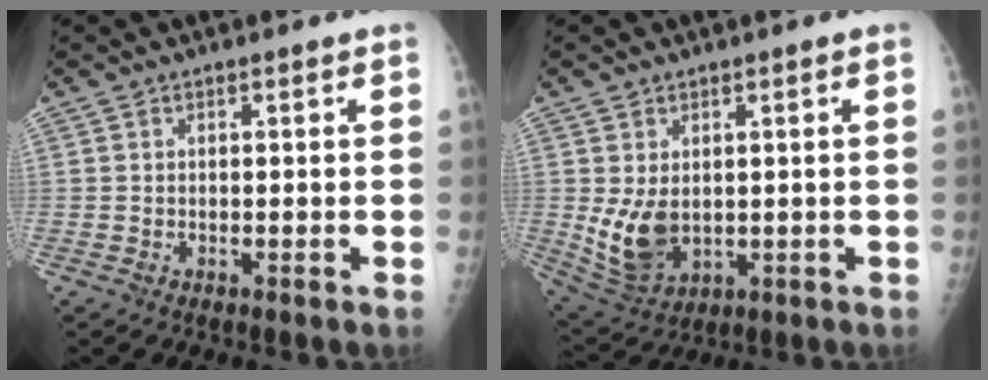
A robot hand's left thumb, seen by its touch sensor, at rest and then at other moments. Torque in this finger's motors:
{"motor_torque": [0.96, 1.12, 0.88, -0.04, 0.10]}